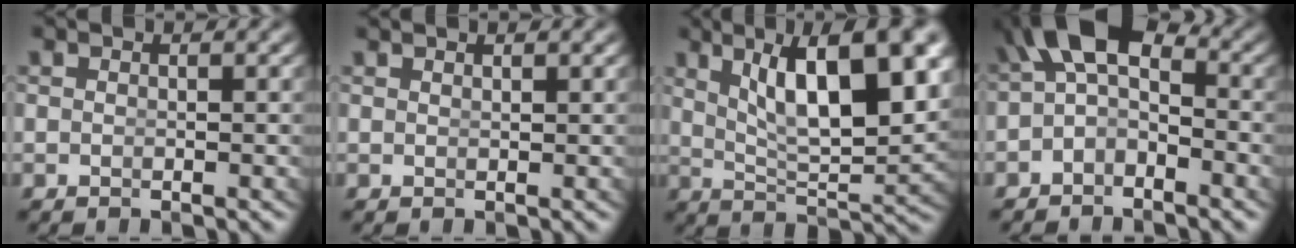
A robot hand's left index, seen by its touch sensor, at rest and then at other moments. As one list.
[{"total": 0.9, "force": [0.6, -0.6, 0.1], "torque": [0.008, -0.005, 0.016]}, {"total": 10.2, "force": [3.6, 3.2, 8.9], "torque": [-0.132, -0.001, 0.065]}, {"total": 5.3, "force": [0.7, 3.4, 4.0], "torque": [-0.067, -0.016, 0.009]}]